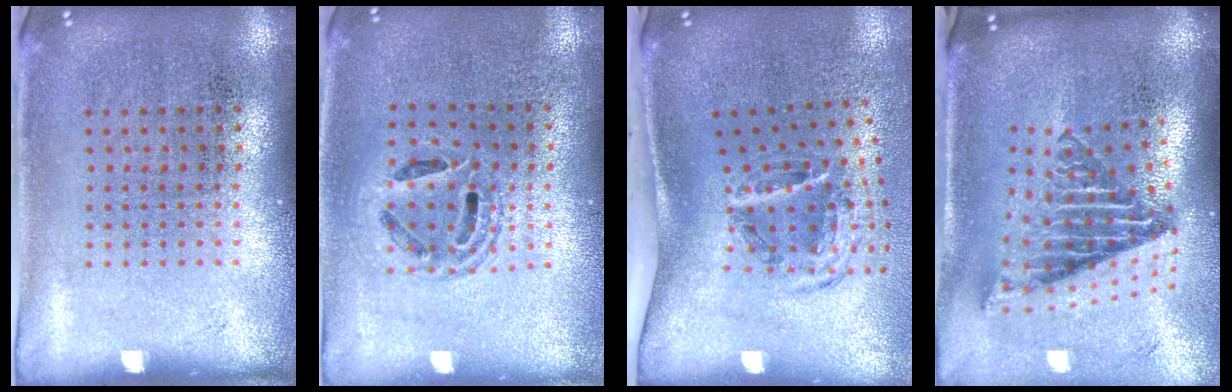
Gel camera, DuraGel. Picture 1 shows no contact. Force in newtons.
{"total": 1.4, "press": 1.2, "slide": 0.7}
{"total": 1.8, "press": 1.1, "slide": 1.5}
{"total": 2.8, "press": 1.7, "slide": 2.2}